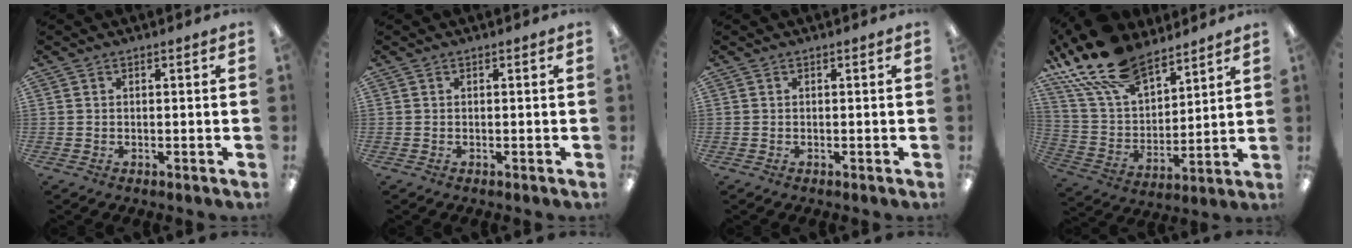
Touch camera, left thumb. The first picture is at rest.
{"total": 0.0}
{"total": 0.0}
{"total": 18.9, "force": [14.2, 8.7, 8.9], "torque": [-0.198, -0.077, 0.260]}